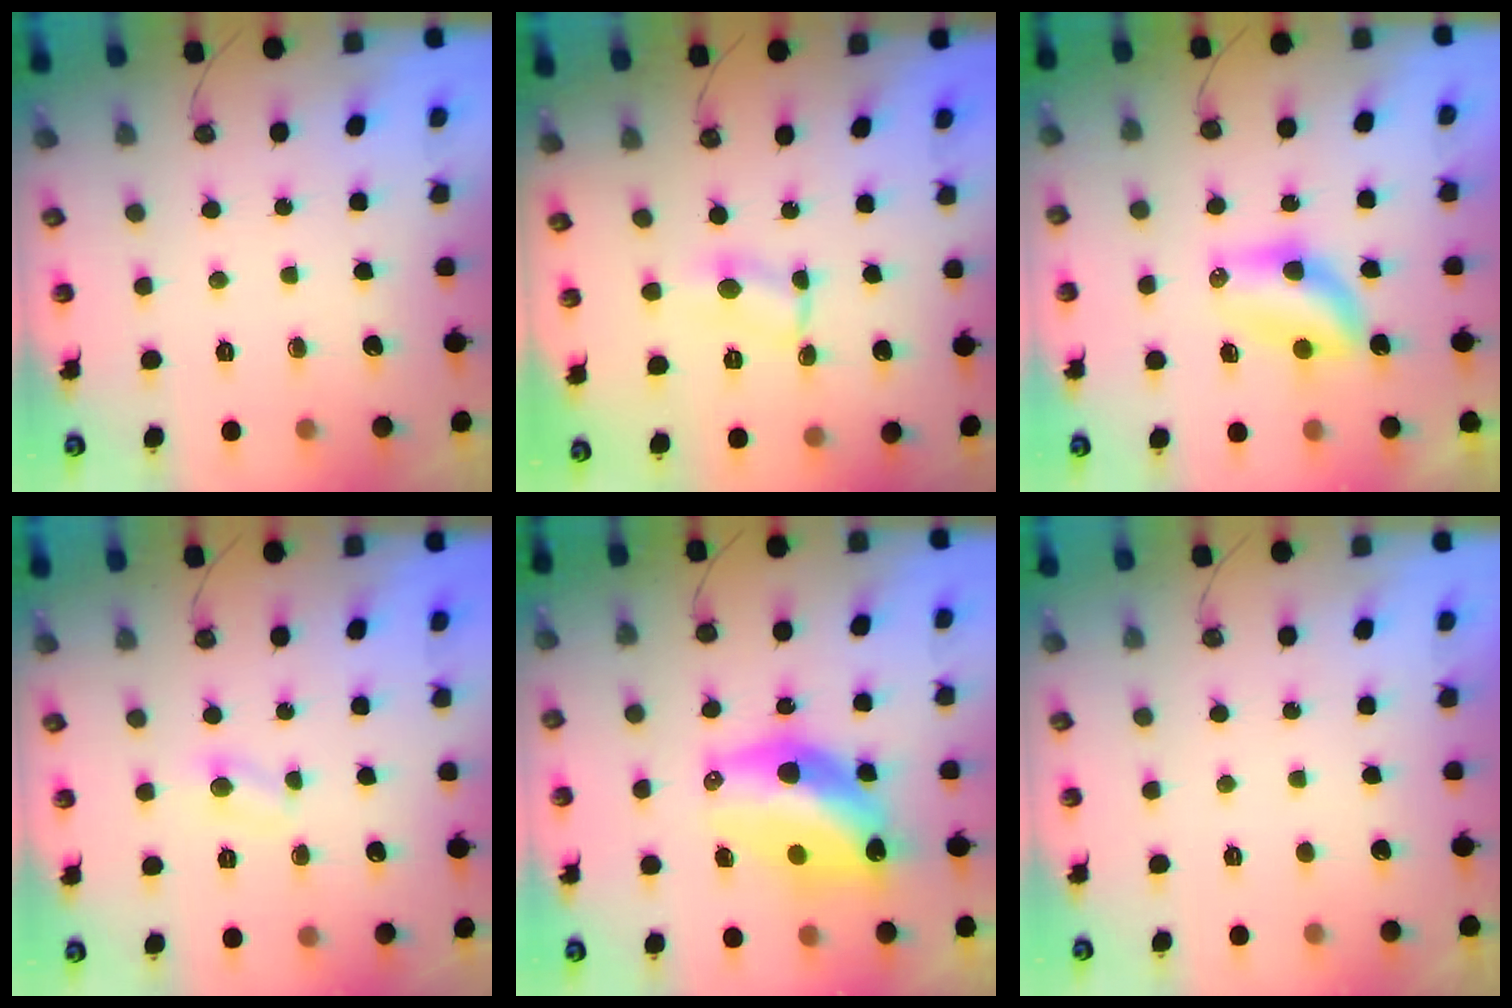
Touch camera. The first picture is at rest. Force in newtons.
{"total": 1.9, "press": 1.9, "slide": 0.2}
{"total": 8.3, "press": 7.5, "slide": 3.8}
{"total": 3.9, "press": 3.9, "slide": 0.3}
{"total": 13.8, "press": 13.7, "slide": 1.6}
{"total": 0.0}